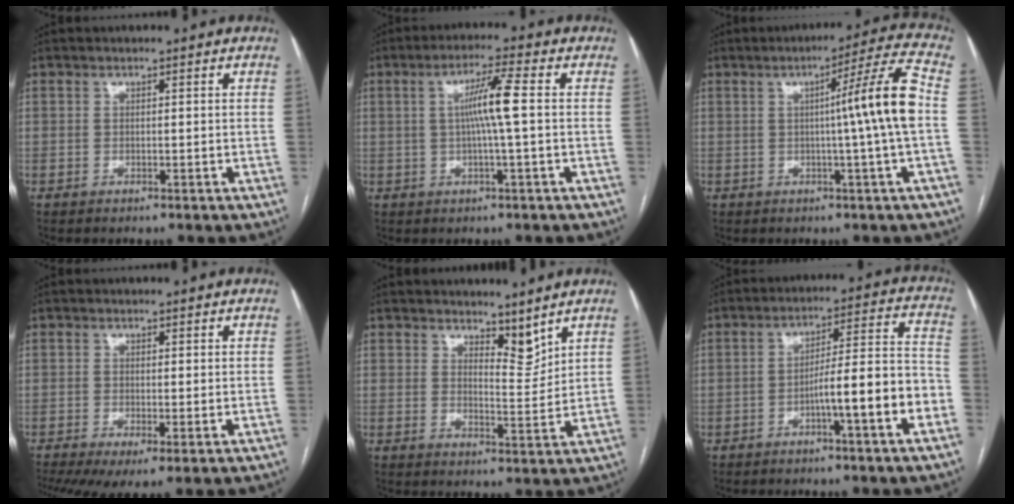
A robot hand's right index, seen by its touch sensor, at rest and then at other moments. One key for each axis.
{"total": 6.2, "fx": 0.4, "fy": -0.6, "fz": 6.2, "tx": -0.113, "ty": 0.007, "tz": 0.008}
{"total": 10.2, "fx": -0.1, "fy": -2.4, "fz": 9.9, "tx": -0.139, "ty": 0.006, "tz": 0.001}
{"total": 6.3, "fx": -2.5, "fy": 2.2, "fz": 5.3, "tx": -0.093, "ty": -0.015, "tz": -0.043}
{"total": 4.3, "fx": 3.7, "fy": 1.4, "fz": 1.7, "tx": -0.023, "ty": -0.011, "tz": 0.065}
{"total": 10.9, "fx": -4.2, "fy": 0.3, "fz": 10.0, "tx": -0.149, "ty": 0.022, "tz": -0.061}